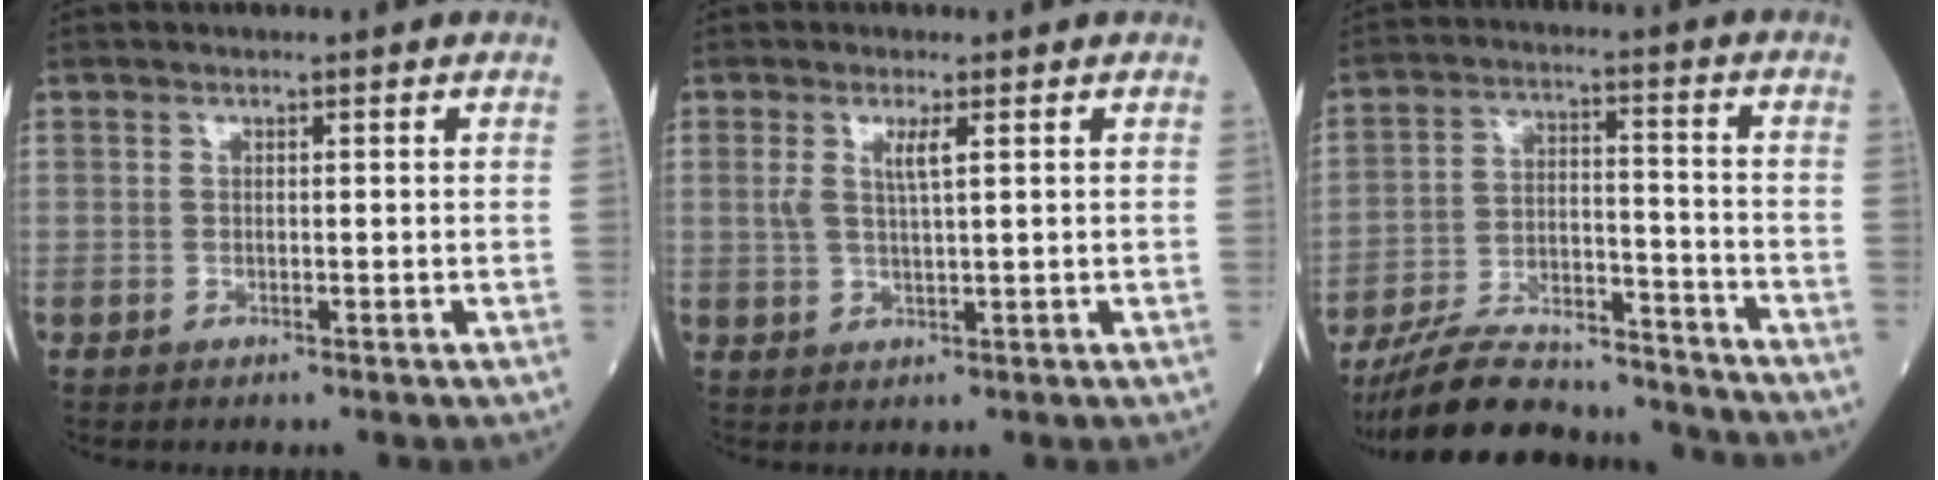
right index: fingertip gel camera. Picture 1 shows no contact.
{"total": 3.0, "force": [1.1, 0.3, 2.8], "torque": [-0.060, 0.000, 0.022]}
{"total": 17.5, "force": [-16.4, 3.2, 5.2], "torque": [-0.099, 0.013, -0.262]}